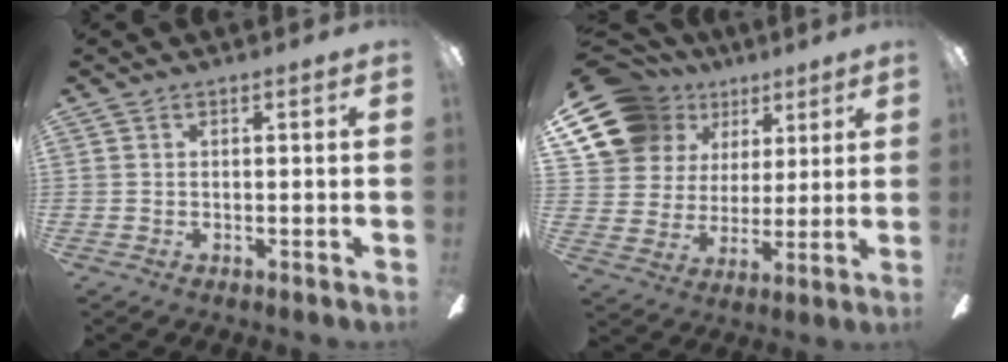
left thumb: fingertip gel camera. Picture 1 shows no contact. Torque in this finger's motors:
{"motor_torque": [2.58, 2.43, 1.33, -1.43, 0.68]}